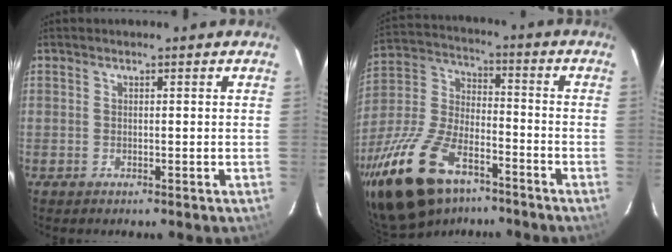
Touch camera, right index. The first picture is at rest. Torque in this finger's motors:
{"motor_torque": [1.09, -1.05, 0.89, 0.21]}